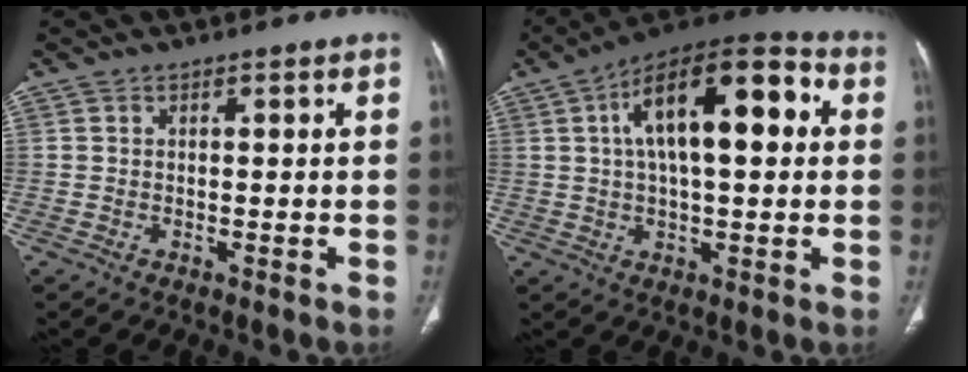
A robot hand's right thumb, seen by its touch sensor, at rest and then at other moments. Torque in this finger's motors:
{"motor_torque": [0.60, 4.41, 1.36, -0.02, 0.49]}